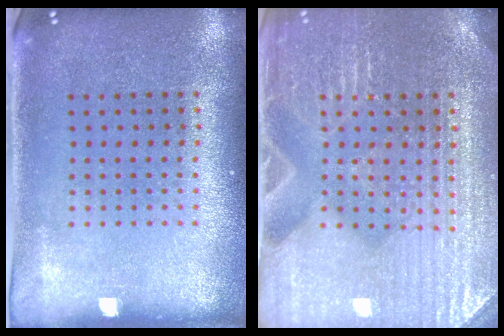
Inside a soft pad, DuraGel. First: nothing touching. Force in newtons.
{"total": 4.2, "press": 4.0, "slide": 1.3}